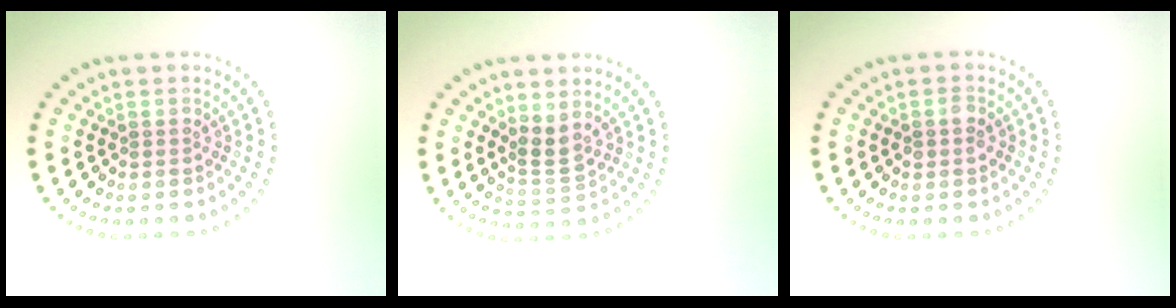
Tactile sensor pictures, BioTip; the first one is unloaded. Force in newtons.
{"total": 2.2, "press": 1.6, "slide": 1.5}
{"total": 1.1, "press": 1.1, "slide": 0.0}